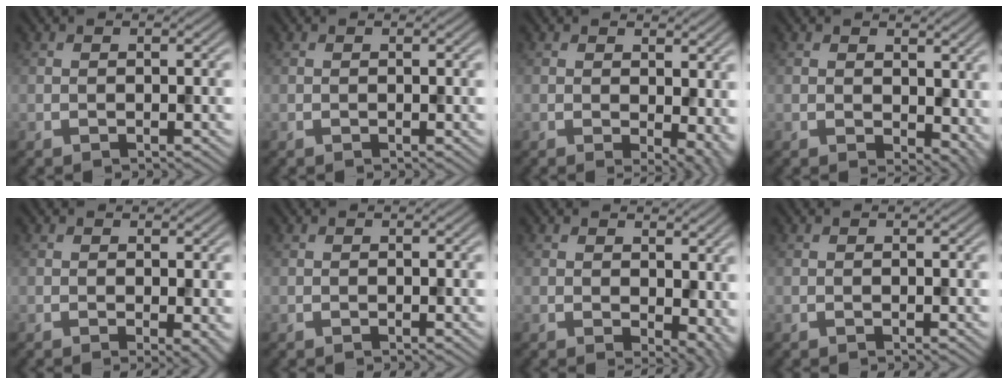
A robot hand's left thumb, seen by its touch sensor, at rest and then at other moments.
{"total": 0.0}
{"total": 5.3, "force": [0.1, 2.9, 4.5], "torque": [-0.053, -0.012, 0.010]}
{"total": 5.7, "force": [1.0, 3.9, 4.0], "torque": [-0.066, -0.024, 0.028]}
{"total": 2.0, "force": [-0.2, 0.5, 2.0], "torque": [-0.025, -0.007, -0.002]}
{"total": 0.0}
{"total": 6.8, "force": [0.3, 4.5, 5.2], "torque": [-0.071, -0.022, 0.023]}
{"total": 0.0}